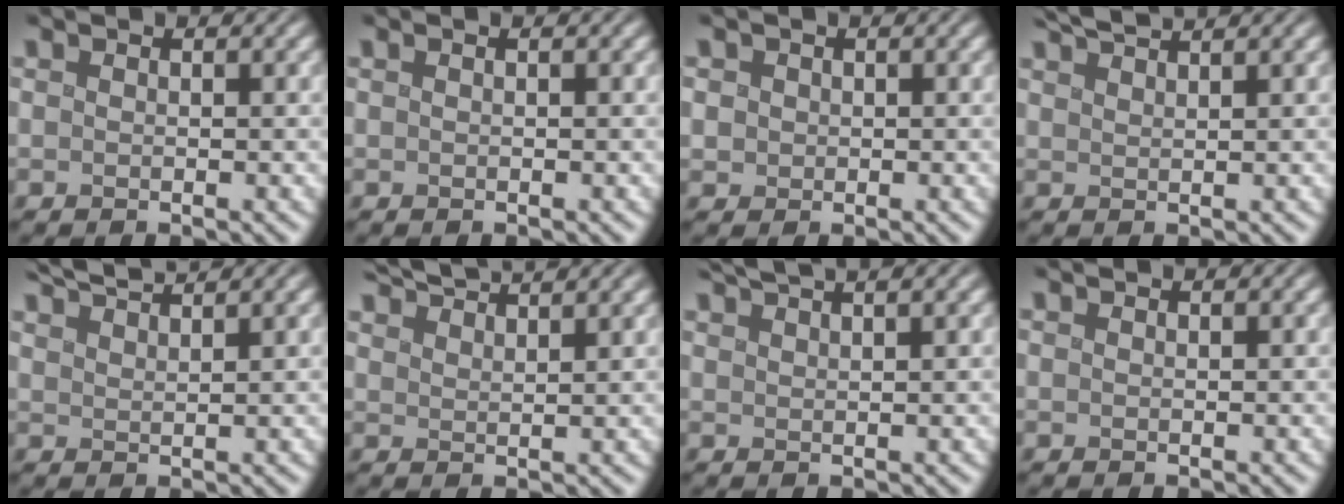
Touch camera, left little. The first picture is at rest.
{"total": 0.7, "force": [0.3, 0.3, 0.5], "torque": [-0.001, 0.001, -0.005]}
{"total": 0.7, "force": [0.1, 0.6, -0.3], "torque": [-0.004, -0.002, 0.010]}
{"total": 2.9, "force": [2.6, 0.1, 1.2], "torque": [-0.010, 0.009, 0.045]}
{"total": 3.9, "force": [3.6, 0.3, 1.4], "torque": [-0.020, 0.014, 0.060]}
{"total": 5.0, "force": [4.6, 0.6, 1.7], "torque": [-0.027, 0.019, 0.069]}
{"total": 4.5, "force": [3.7, 0.9, 2.4], "torque": [-0.019, 0.026, 0.037]}
{"total": 0.8, "force": [0.7, 0.2, 0.3], "torque": [0.004, 0.000, 0.002]}